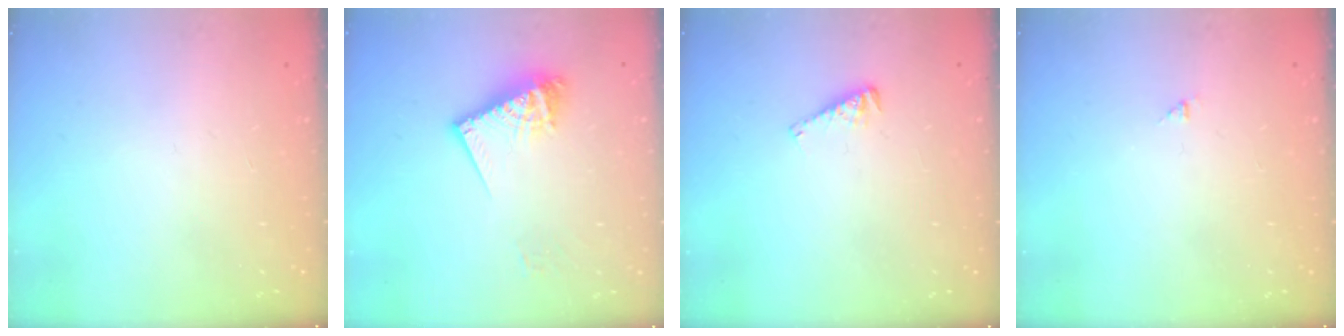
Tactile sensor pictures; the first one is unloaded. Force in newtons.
{"total": 11.7, "press": 11.7, "slide": 1.3}
{"total": 4.4, "press": 4.4, "slide": 0.5}
{"total": 1.0, "press": 1.0, "slide": 0.2}